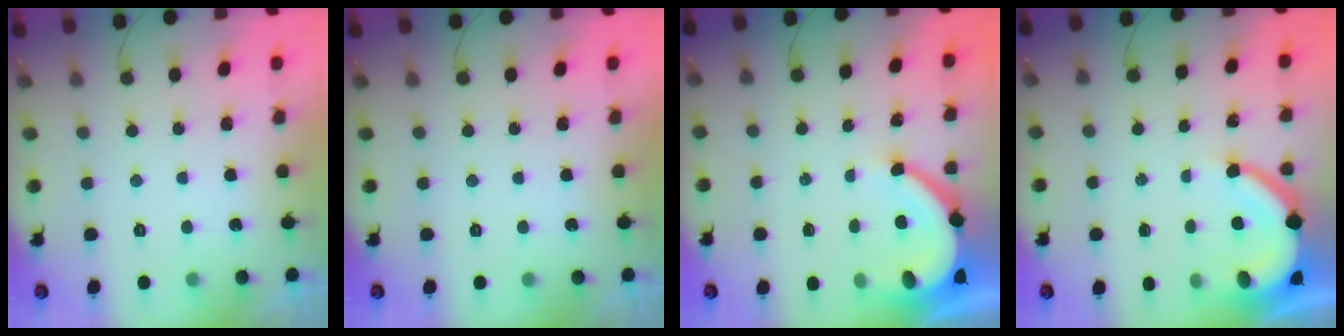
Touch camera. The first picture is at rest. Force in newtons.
{"total": 0.0}
{"total": 8.2, "press": 8.1, "slide": 1.0}
{"total": 8.3, "press": 8.2, "slide": 0.9}